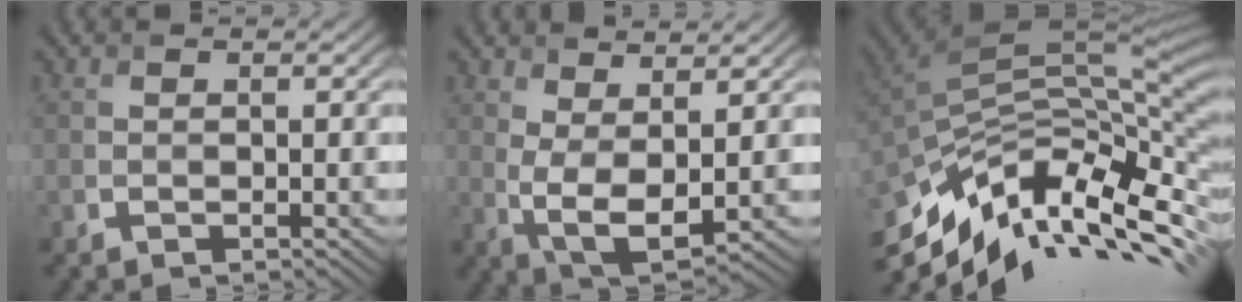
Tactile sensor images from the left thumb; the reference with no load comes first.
{"total": 6.0, "force": [1.7, 2.4, 5.2], "torque": [-0.115, -0.002, 0.034]}
{"total": 14.4, "force": [-7.3, 5.0, 11.3], "torque": [-0.238, -0.005, -0.131]}